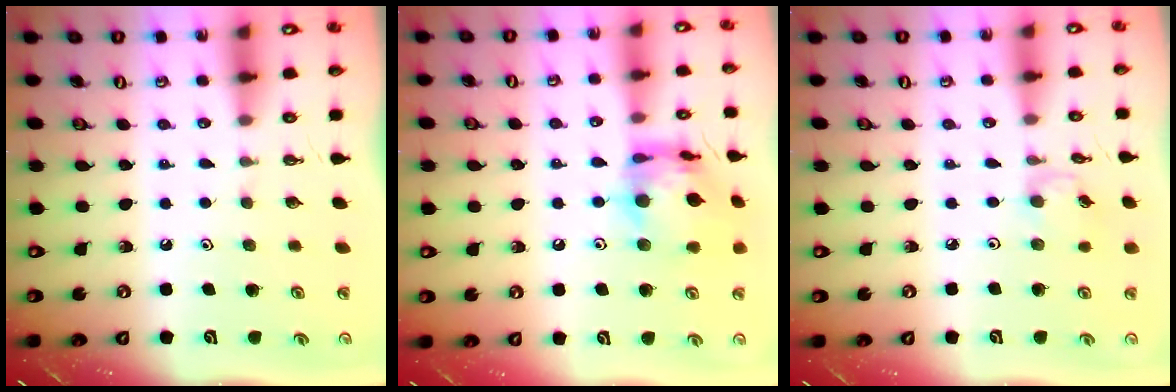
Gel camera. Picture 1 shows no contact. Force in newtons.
{"total": 14.8, "press": 14.7, "slide": 1.5}
{"total": 3.1, "press": 3.1, "slide": 0.1}